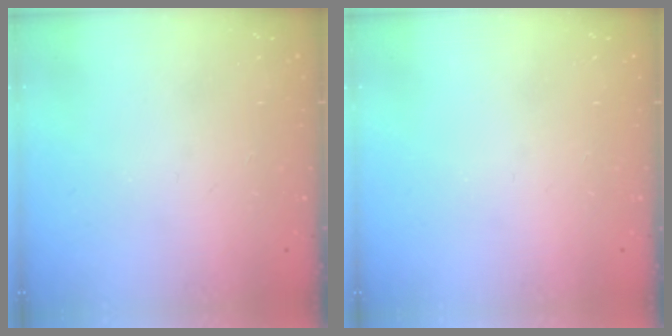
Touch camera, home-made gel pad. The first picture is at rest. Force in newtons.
{"total": 0.0}